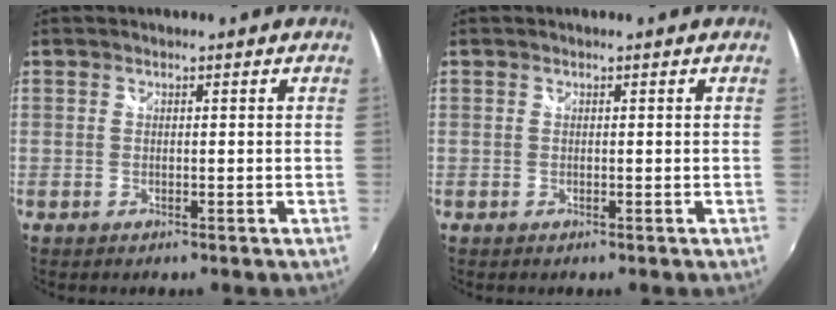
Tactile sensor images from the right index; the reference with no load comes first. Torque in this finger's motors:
{"motor_torque": [0.00, 0.00, 0.04, 0.01]}